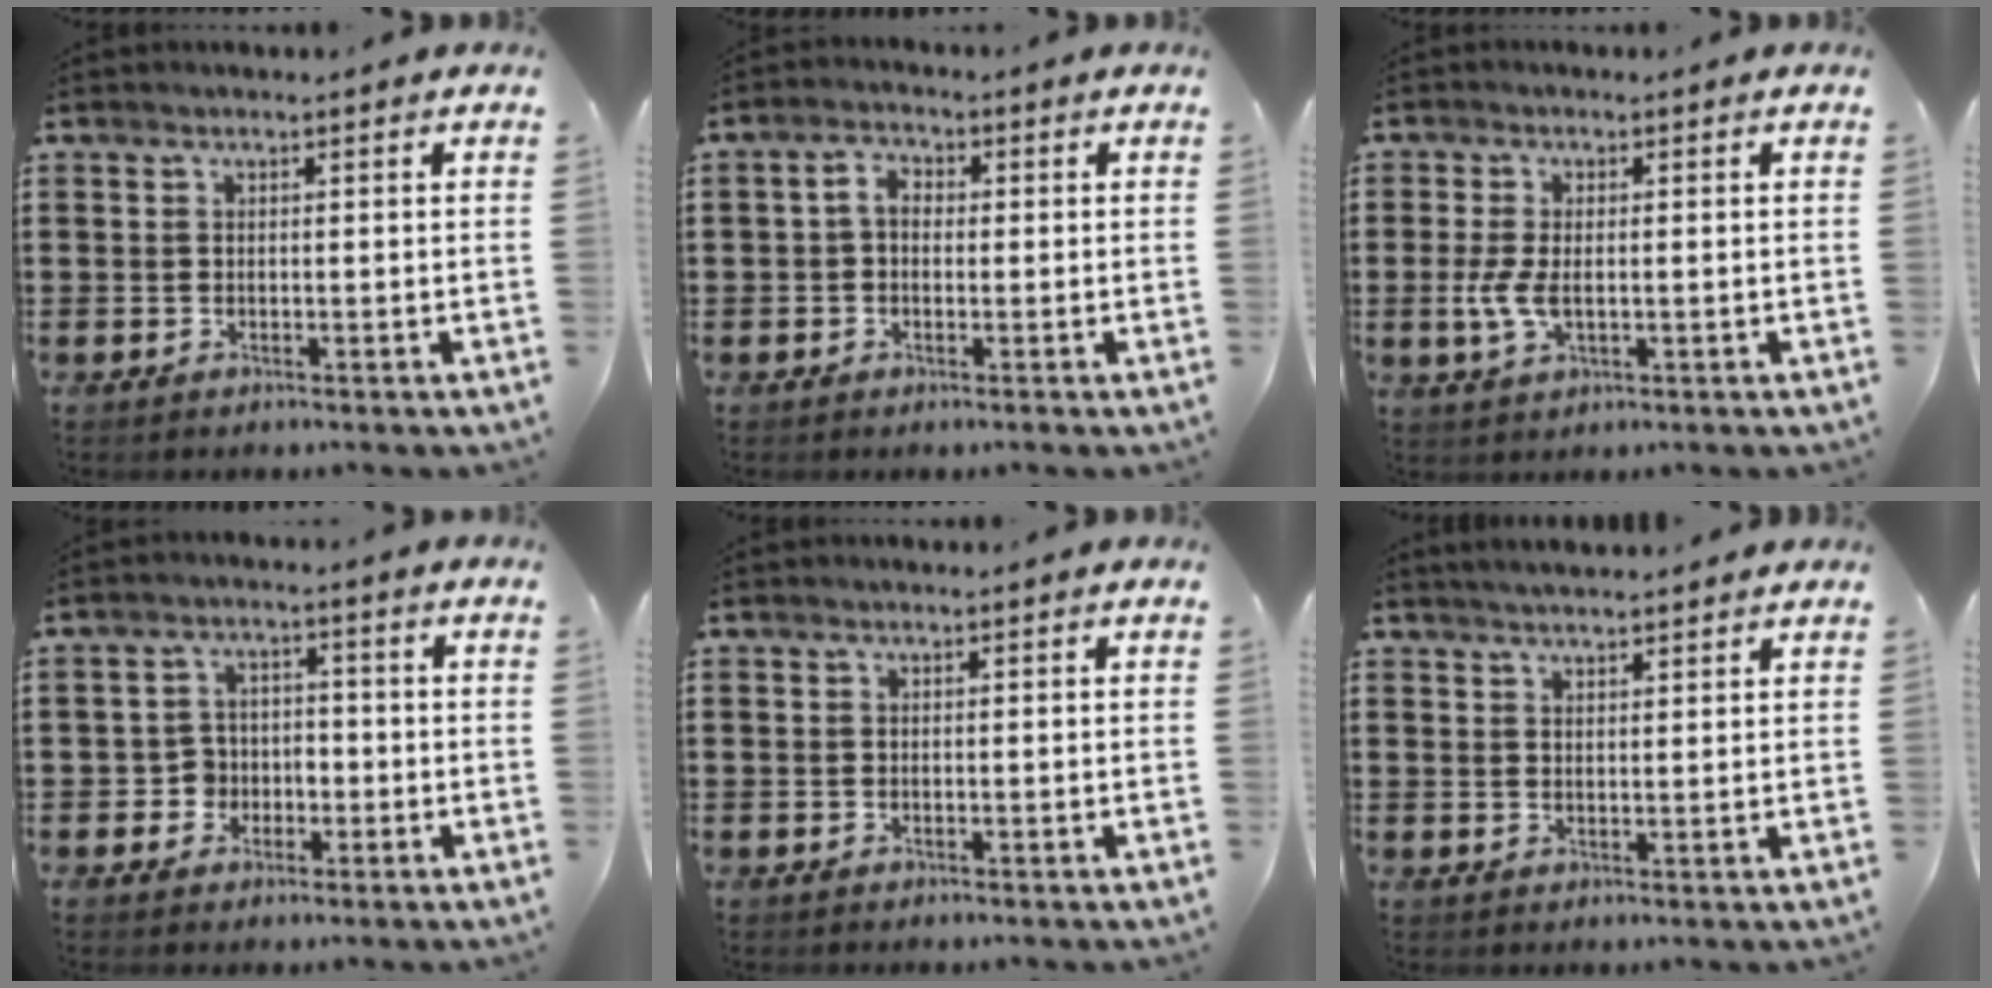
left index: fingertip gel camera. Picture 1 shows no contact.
{"total": 3.2, "force": [-0.1, 2.1, 2.4], "torque": [-0.050, 0.011, -0.004]}
{"total": 4.5, "force": [-0.5, 2.2, 3.9], "torque": [-0.092, -0.003, -0.015]}
{"total": 4.0, "force": [-1.4, 3.5, 1.3], "torque": [-0.035, 0.006, -0.030]}
{"total": 0.0}
{"total": 2.3, "force": [2.2, 0.0, 0.5], "torque": [-0.013, 0.001, 0.042]}